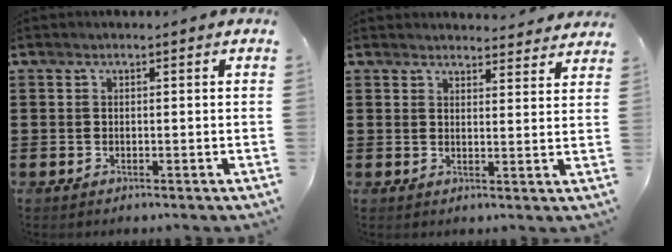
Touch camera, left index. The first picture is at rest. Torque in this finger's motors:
{"motor_torque": [2.14, 0.00, 0.54, 0.01]}